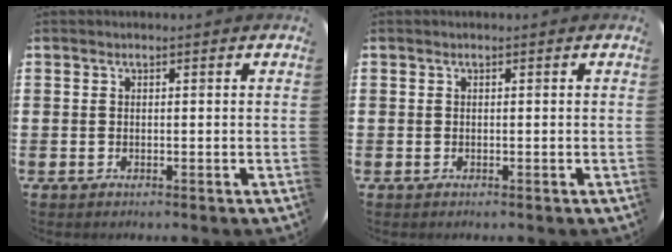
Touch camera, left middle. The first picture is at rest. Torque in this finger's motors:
{"motor_torque": [0.00, 0.06, -0.01, -0.01]}